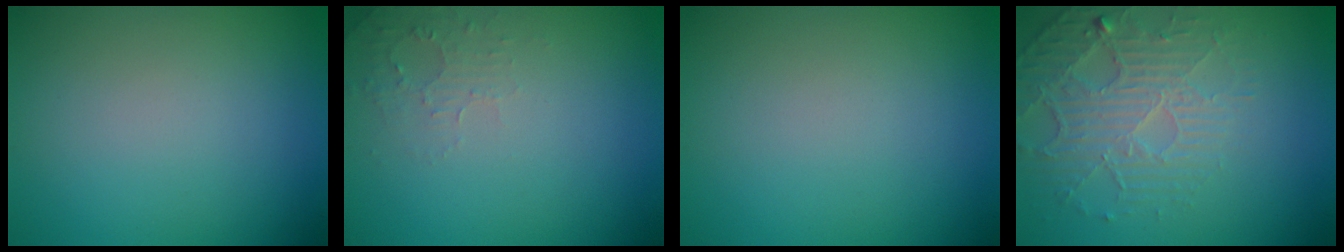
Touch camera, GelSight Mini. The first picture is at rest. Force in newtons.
{"total": 1.6, "press": 1.6, "slide": 0.4}
{"total": 0.0}
{"total": 4.6, "press": 3.5, "slide": 3.0}